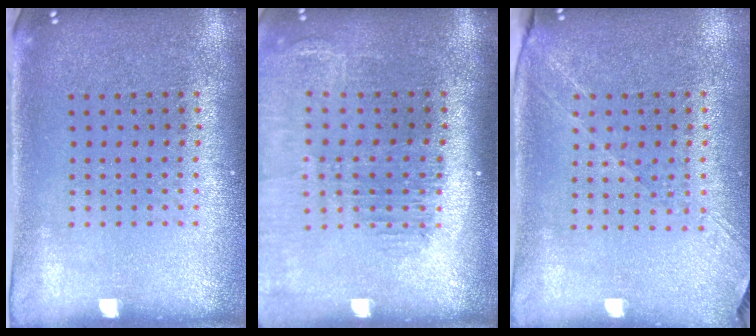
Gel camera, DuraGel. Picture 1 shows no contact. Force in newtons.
{"total": 1.6, "press": 1.5, "slide": 0.6}
{"total": 1.3, "press": 1.2, "slide": 0.5}